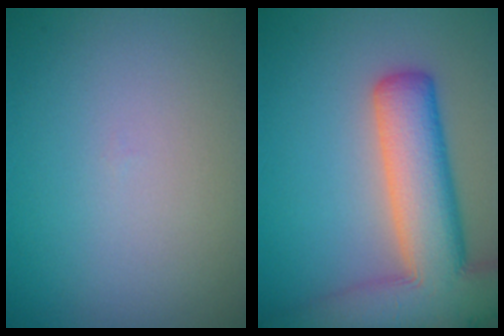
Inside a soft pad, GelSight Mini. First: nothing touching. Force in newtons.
{"total": 11.5, "press": 11.5, "slide": 0.7}